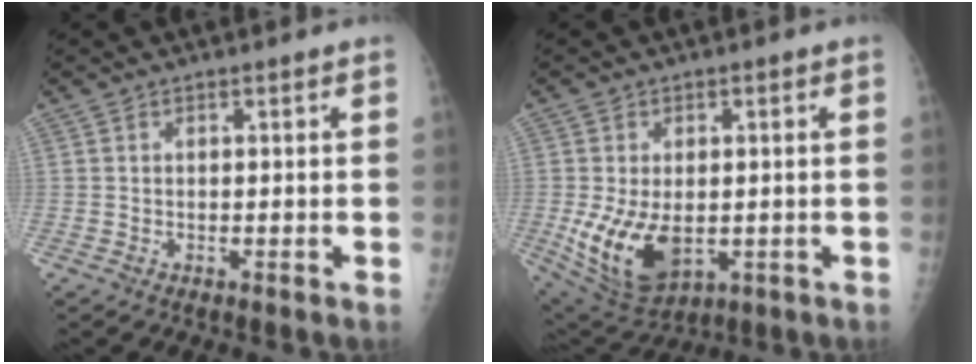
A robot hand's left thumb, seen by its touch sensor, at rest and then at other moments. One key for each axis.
{"total": 12.5, "fx": -2.1, "fy": 7.6, "fz": 9.7, "tx": -0.167, "ty": -0.008, "tz": -0.014}